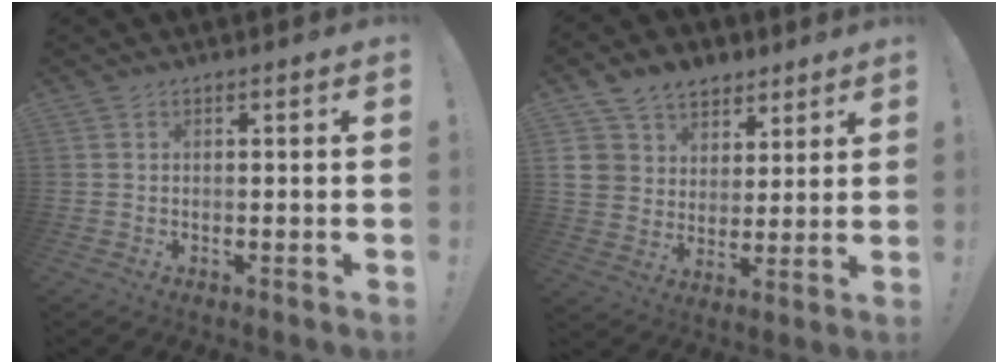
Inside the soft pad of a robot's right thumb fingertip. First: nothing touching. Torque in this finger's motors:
{"motor_torque": [0.15, 0.18, 0.09, 0.09, 0.26]}